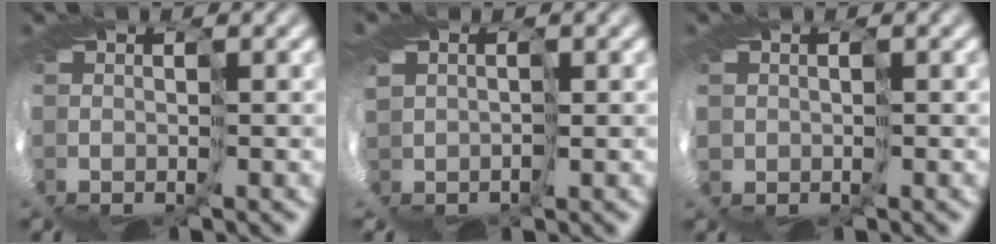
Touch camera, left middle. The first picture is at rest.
{"total": 3.1, "force": [0.4, 3.0, -0.1], "torque": [-0.024, -0.008, 0.026]}
{"total": 2.8, "force": [-0.1, 2.7, 0.6], "torque": [-0.005, -0.014, 0.021]}